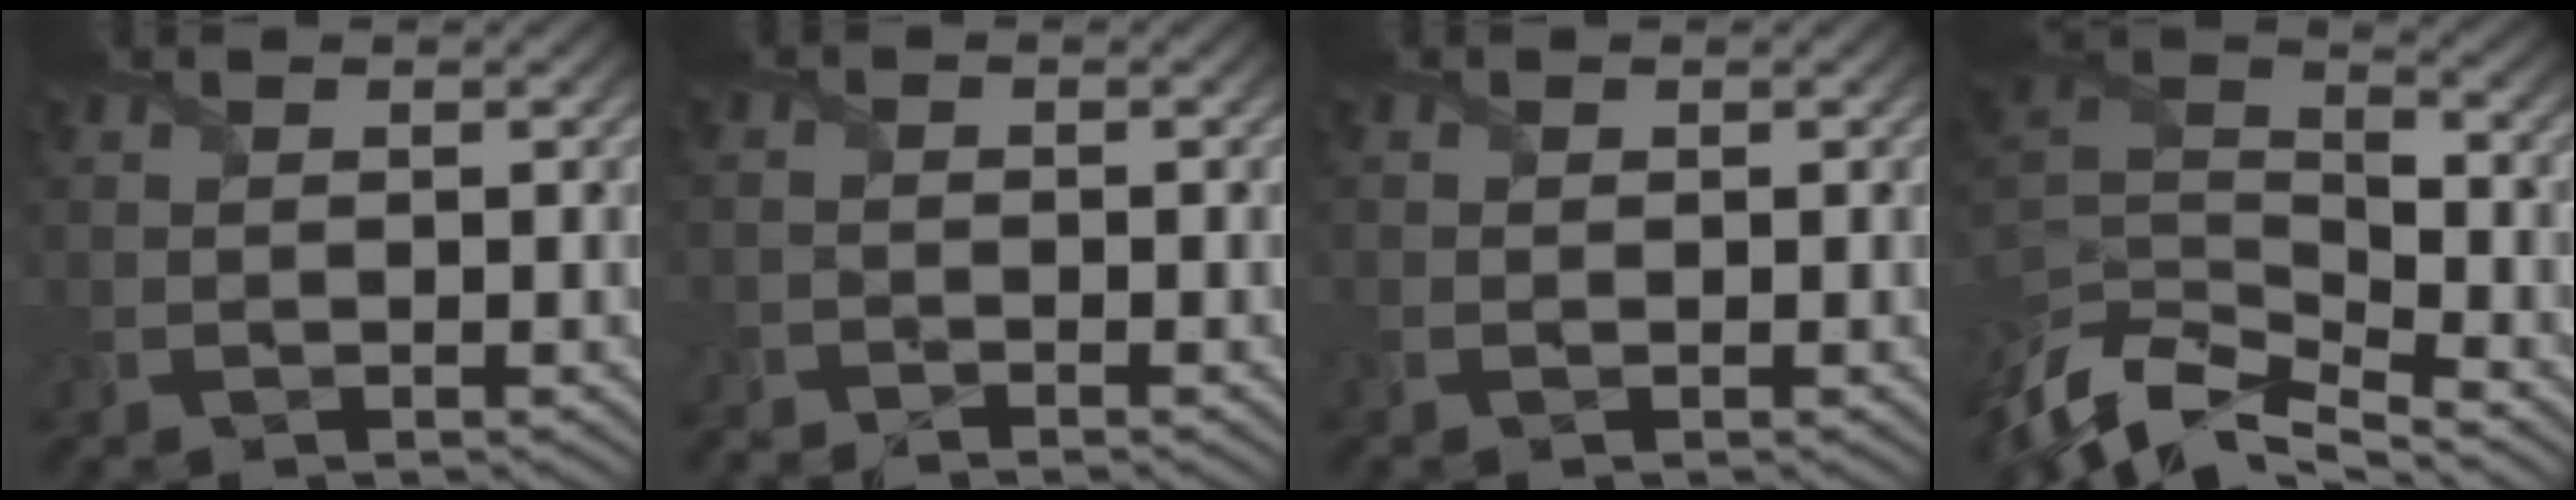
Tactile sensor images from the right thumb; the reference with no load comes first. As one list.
[{"total": 2.2, "force": [-2.2, -0.1, 0.1], "torque": [-0.005, -0.007, -0.053]}, {"total": 0.7, "force": [-0.2, 0.6, 0.4], "torque": [-0.010, -0.002, -0.005]}, {"total": 10.4, "force": [-6.9, 3.8, 6.8], "torque": [-0.152, -0.005, -0.138]}]